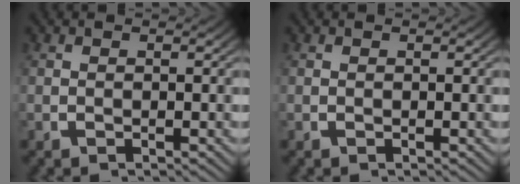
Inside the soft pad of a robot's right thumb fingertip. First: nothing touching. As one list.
[{"total": 0.0}]